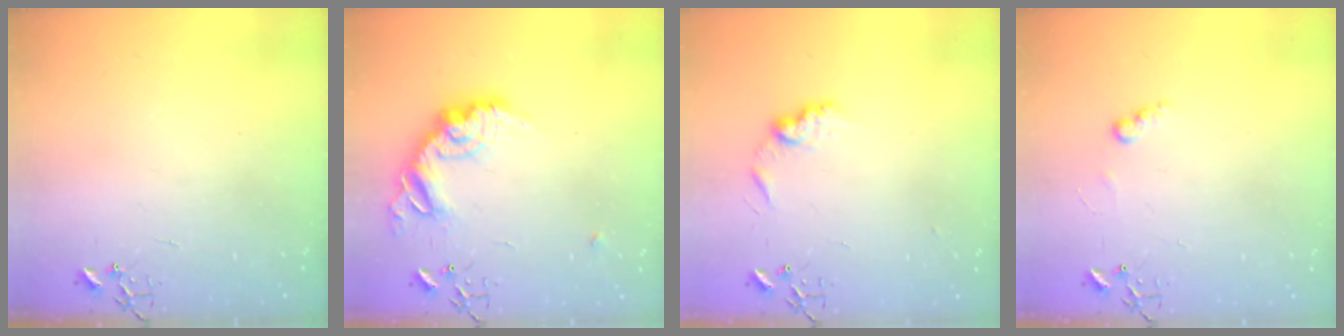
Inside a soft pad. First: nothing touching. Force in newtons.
{"total": 16.1, "press": 16.1, "slide": 1.0}
{"total": 8.4, "press": 8.4, "slide": 0.3}
{"total": 6.1, "press": 6.1, "slide": 0.3}